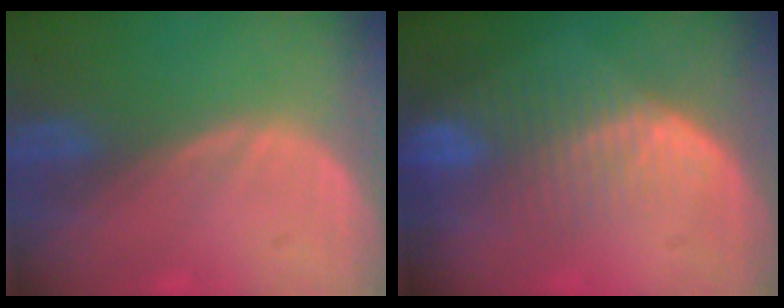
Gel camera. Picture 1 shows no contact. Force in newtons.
{"total": 8.5, "press": 7.3, "slide": 4.4}